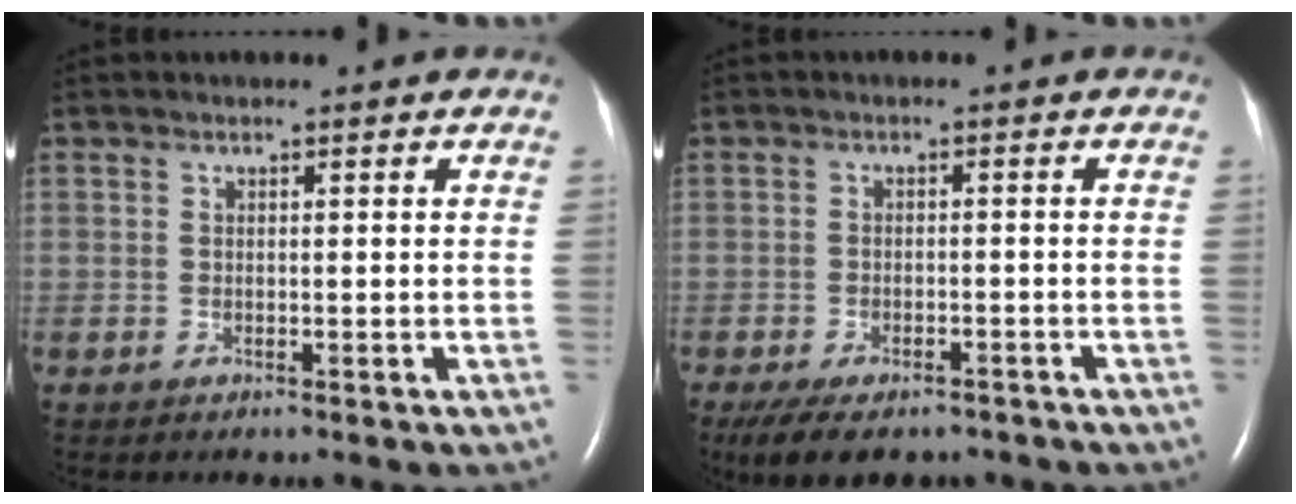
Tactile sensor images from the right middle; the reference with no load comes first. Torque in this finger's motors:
{"motor_torque": [0.64, -0.61, 0.09, 0.03]}